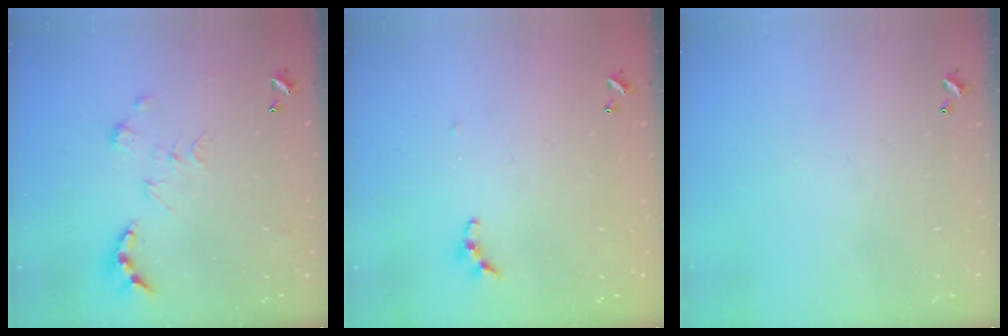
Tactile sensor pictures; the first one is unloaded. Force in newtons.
{"total": 5.5, "press": 5.5, "slide": 0.6}
{"total": 0.0}